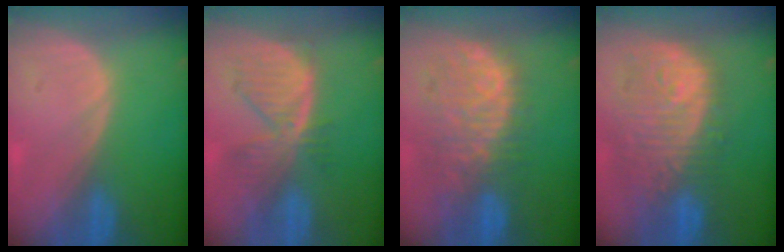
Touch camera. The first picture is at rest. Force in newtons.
{"total": 7.7, "press": 6.8, "slide": 3.4}
{"total": 10.9, "press": 9.4, "slide": 5.4}
{"total": 12.2, "press": 10.9, "slide": 5.5}